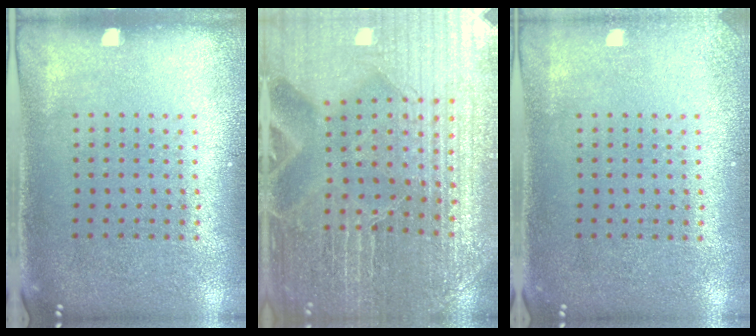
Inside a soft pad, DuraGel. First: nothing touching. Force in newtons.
{"total": 4.0, "press": 4.0, "slide": 0.7}
{"total": 1.1, "press": 1.1, "slide": 0.1}